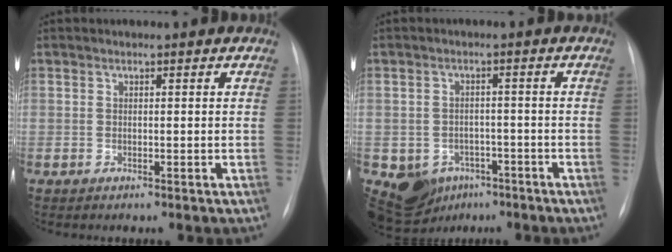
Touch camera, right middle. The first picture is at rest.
{"total": 8.9, "force": [-4.8, 7.0, 2.5], "torque": [-0.048, 0.012, -0.062]}